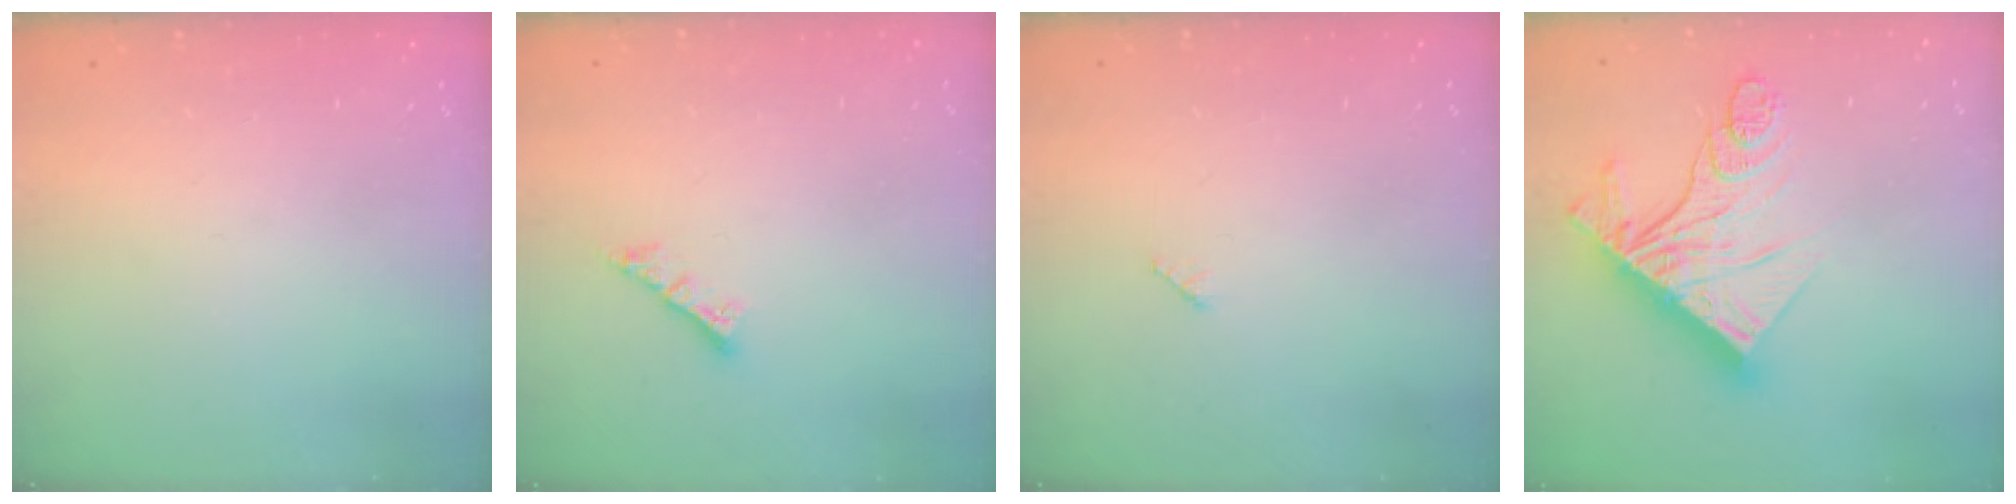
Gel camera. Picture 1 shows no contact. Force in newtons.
{"total": 3.0, "press": 3.0, "slide": 0.1}
{"total": 2.5, "press": 2.5, "slide": 0.3}
{"total": 19.7, "press": 19.6, "slide": 2.0}